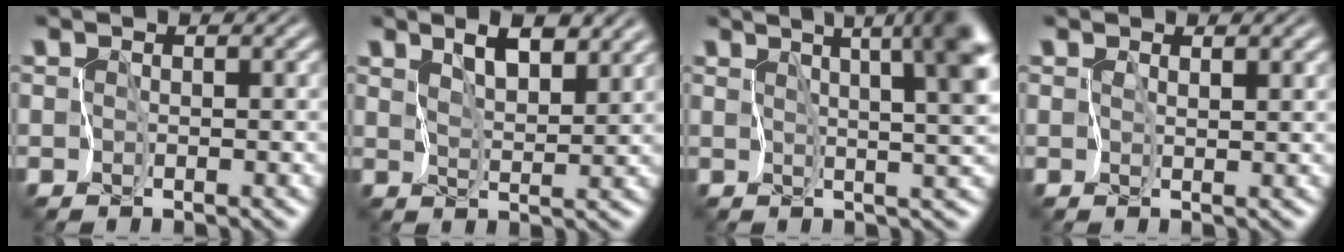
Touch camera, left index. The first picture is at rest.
{"total": 4.1, "force": [3.0, 1.2, 2.5], "torque": [-0.042, -0.001, 0.057]}
{"total": 10.8, "force": [4.7, 3.2, 9.1], "torque": [-0.115, 0.027, 0.052]}
{"total": 1.6, "force": [1.1, 0.5, 1.1], "torque": [-0.014, 0.000, 0.023]}